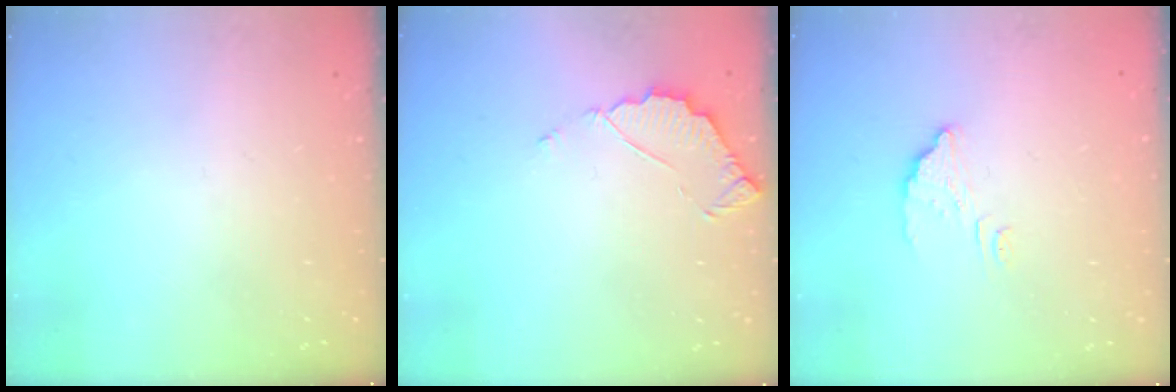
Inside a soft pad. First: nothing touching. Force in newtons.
{"total": 3.8, "press": 3.7, "slide": 0.3}
{"total": 5.3, "press": 5.3, "slide": 0.4}